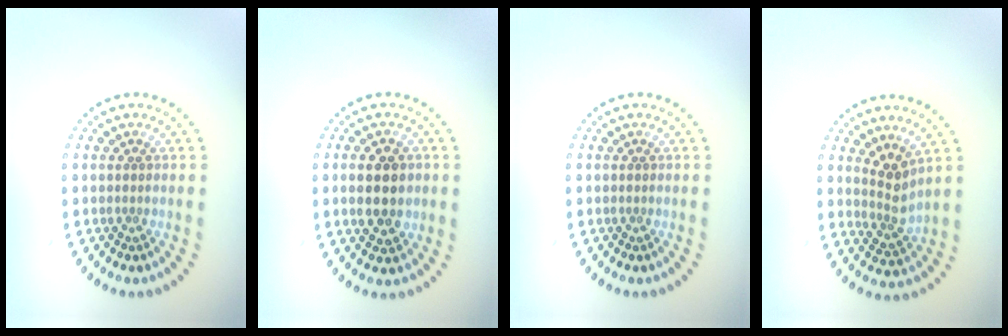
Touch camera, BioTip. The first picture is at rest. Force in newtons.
{"total": 4.6, "press": 4.6, "slide": 0.2}
{"total": 0.0}
{"total": 2.7, "press": 2.0, "slide": 1.9}